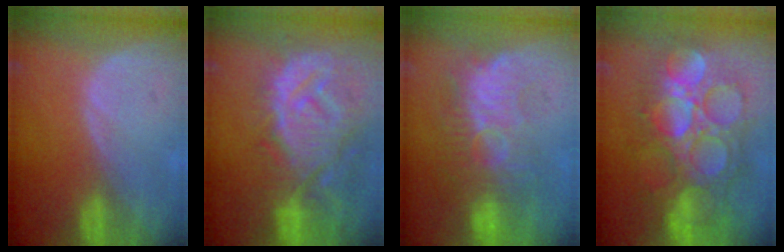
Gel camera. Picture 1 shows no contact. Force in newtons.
{"total": 14.0, "press": 12.1, "slide": 7.1}
{"total": 9.3, "press": 8.9, "slide": 2.6}
{"total": 13.6, "press": 13.5, "slide": 1.5}